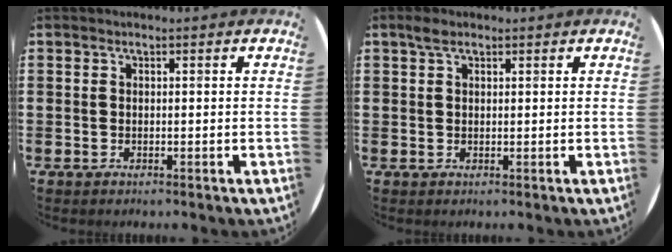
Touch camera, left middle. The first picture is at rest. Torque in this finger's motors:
{"motor_torque": [0.54, -0.43, 0.10, 0.04]}